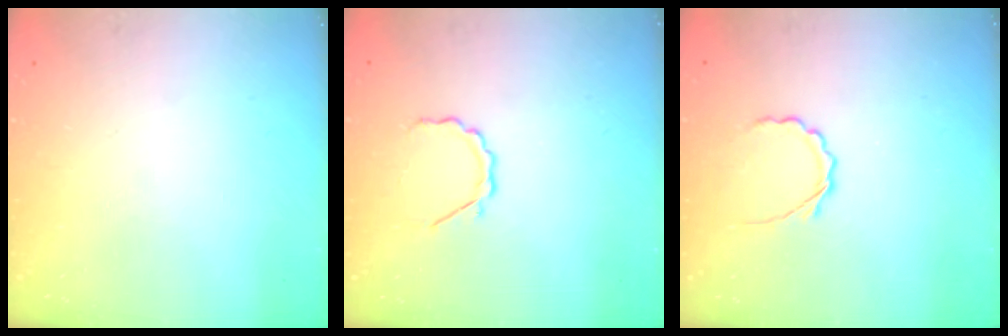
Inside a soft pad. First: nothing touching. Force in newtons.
{"total": 3.6, "press": 3.4, "slide": 1.2}
{"total": 4.2, "press": 4.0, "slide": 1.1}